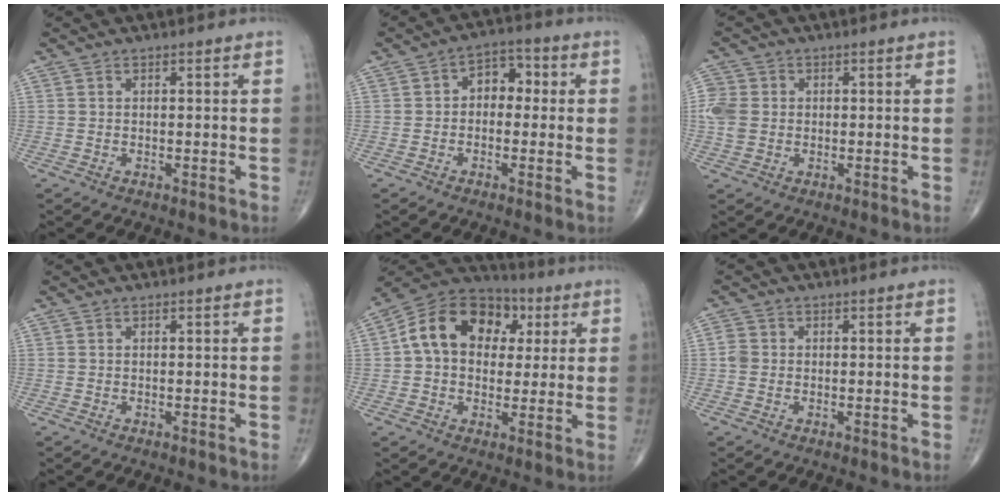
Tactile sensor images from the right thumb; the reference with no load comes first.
{"total": 5.7, "force": [0.2, 4.1, 4.0], "torque": [-0.031, 0.022, -0.011]}
{"total": 5.6, "force": [0.0, 4.7, 3.1], "torque": [-0.069, 0.007, -0.001]}
{"total": 0.0}
{"total": 16.3, "force": [3.3, 12.0, 10.5], "torque": [-0.150, 0.027, 0.045]}
{"total": 2.0, "force": [-0.2, 1.8, 0.9], "torque": [-0.013, 0.004, -0.006]}